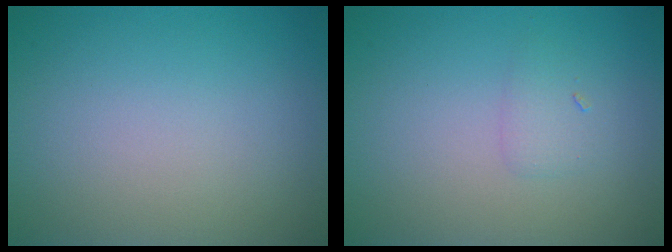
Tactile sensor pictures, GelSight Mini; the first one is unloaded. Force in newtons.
{"total": 1.2, "press": 1.2, "slide": 0.1}